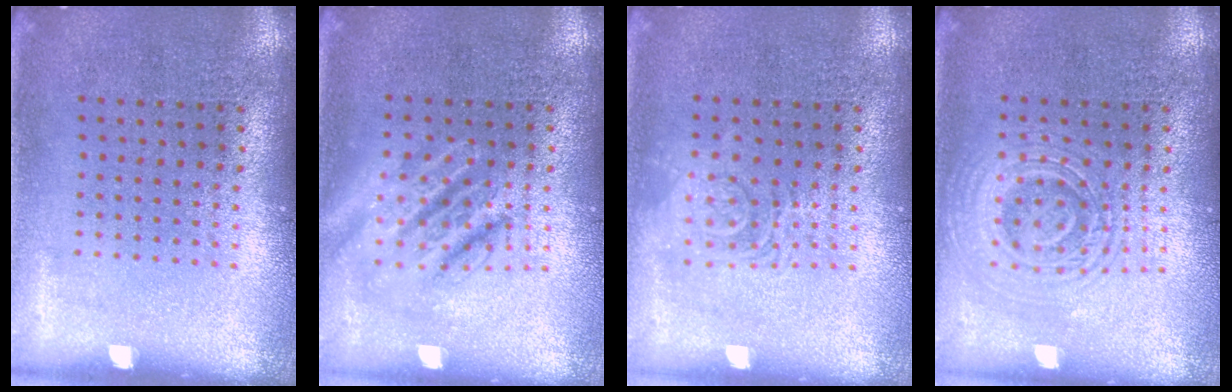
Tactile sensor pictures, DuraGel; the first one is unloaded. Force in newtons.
{"total": 1.9, "press": 1.9, "slide": 0.3}
{"total": 2.3, "press": 2.3, "slide": 0.5}
{"total": 2.6, "press": 2.5, "slide": 0.5}